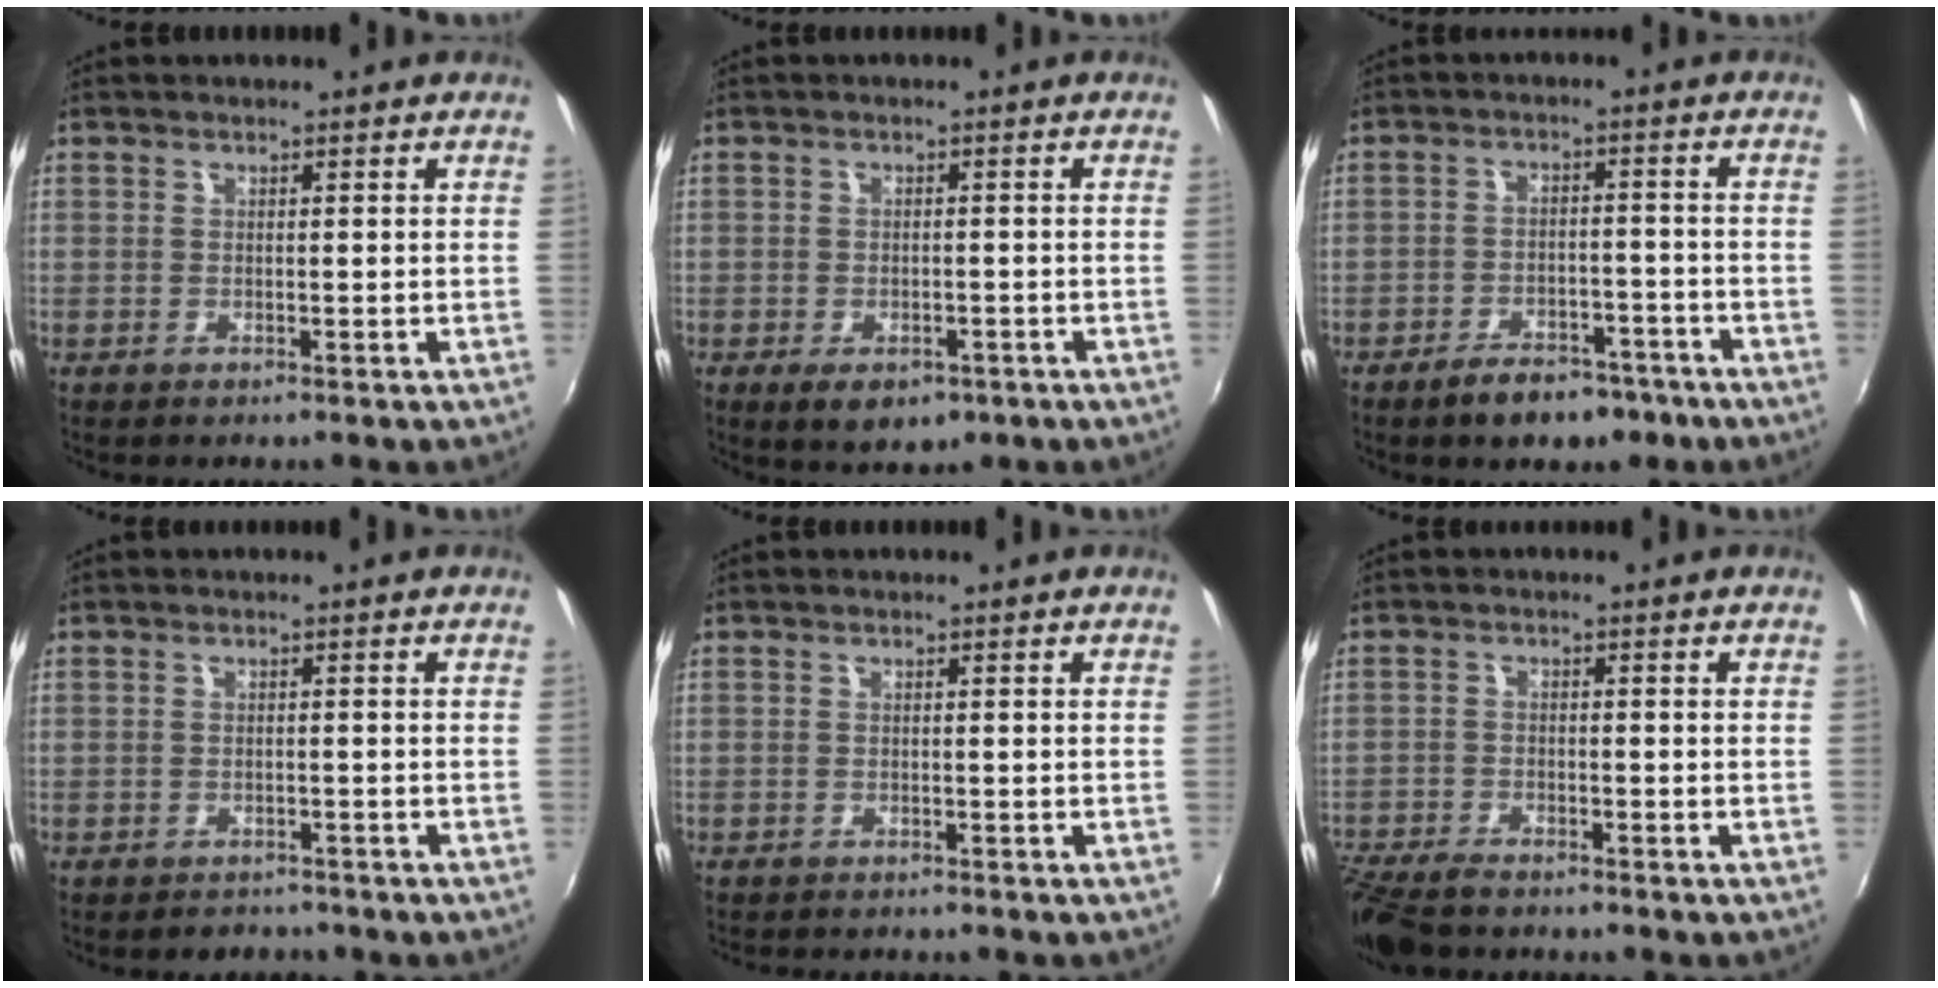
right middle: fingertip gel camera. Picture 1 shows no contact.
{"total": 5.7, "force": [-2.8, 3.1, 3.8], "torque": [-0.074, -0.020, -0.040]}
{"total": 8.2, "force": [-5.9, 4.0, 4.1], "torque": [-0.092, 0.009, -0.079]}
{"total": 2.6, "force": [-2.4, 1.2, 0.2], "torque": [-0.009, -0.001, -0.035]}
{"total": 1.8, "force": [-1.7, 0.1, 0.6], "torque": [-0.021, -0.013, -0.030]}
{"total": 8.8, "force": [-7.7, 2.3, 3.6], "torque": [-0.100, -0.028, -0.142]}